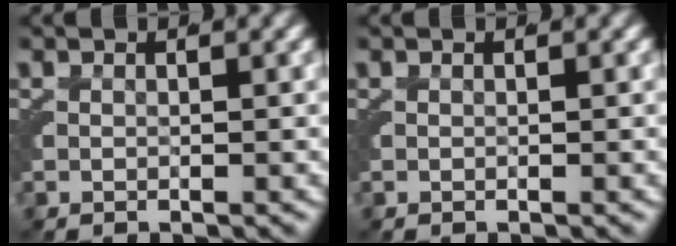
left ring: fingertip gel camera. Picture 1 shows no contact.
{"total": 0.0}